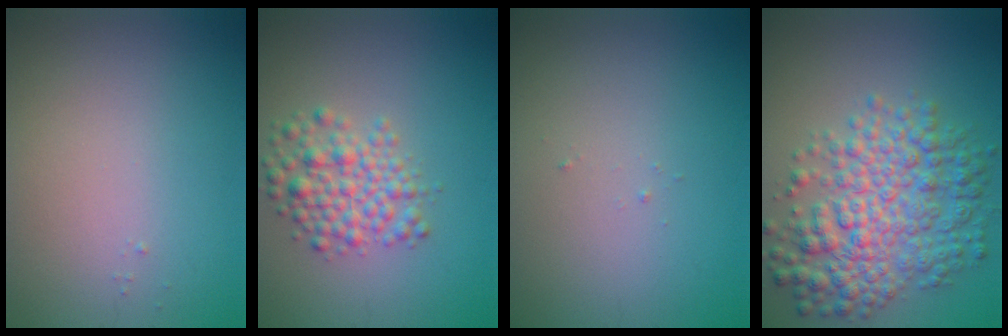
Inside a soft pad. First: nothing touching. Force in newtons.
{"total": 3.6, "press": 3.6, "slide": 0.2}
{"total": 0.0}
{"total": 7.4, "press": 7.4, "slide": 0.2}